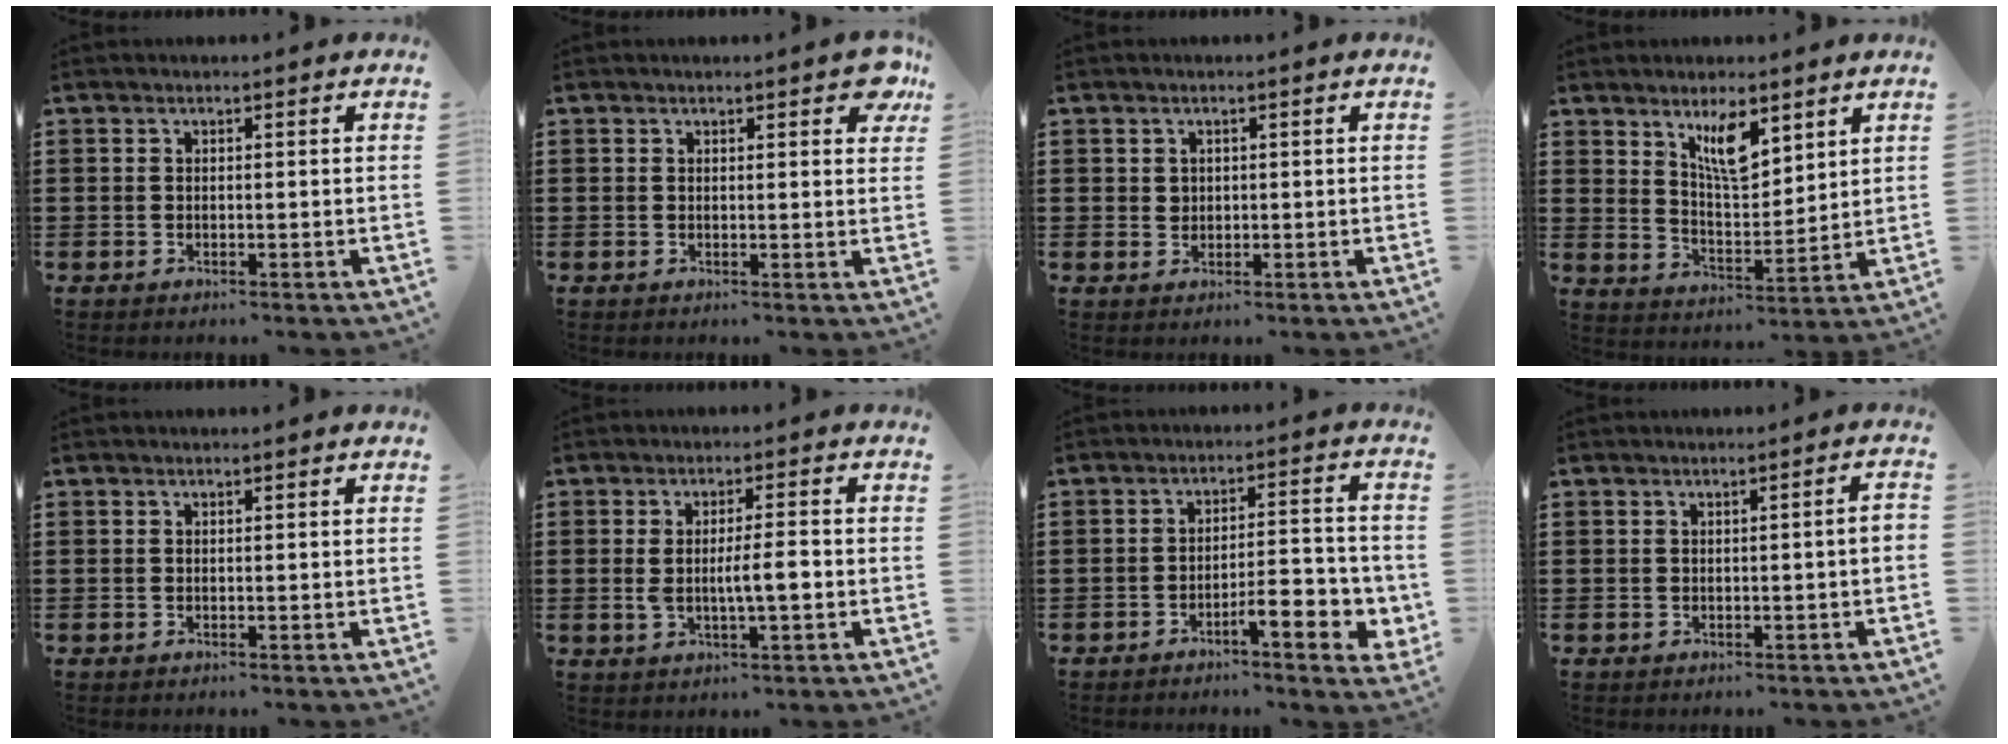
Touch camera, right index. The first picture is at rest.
{"total": 2.6, "force": [1.6, 1.0, 1.8], "torque": [-0.016, -0.001, 0.023]}
{"total": 1.3, "force": [0.4, 1.1, 0.4], "torque": [-0.010, 0.006, 0.008]}
{"total": 7.5, "force": [4.7, 2.7, 5.2], "torque": [-0.089, -0.015, 0.079]}
{"total": 0.0}
{"total": 5.3, "force": [-0.5, 1.1, 5.1], "torque": [-0.097, -0.002, -0.012]}
{"total": 6.6, "force": [-3.4, 1.3, 5.4], "torque": [-0.078, -0.003, -0.059]}
{"total": 1.2, "force": [-0.3, -0.2, 1.2], "torque": [-0.018, -0.004, -0.005]}